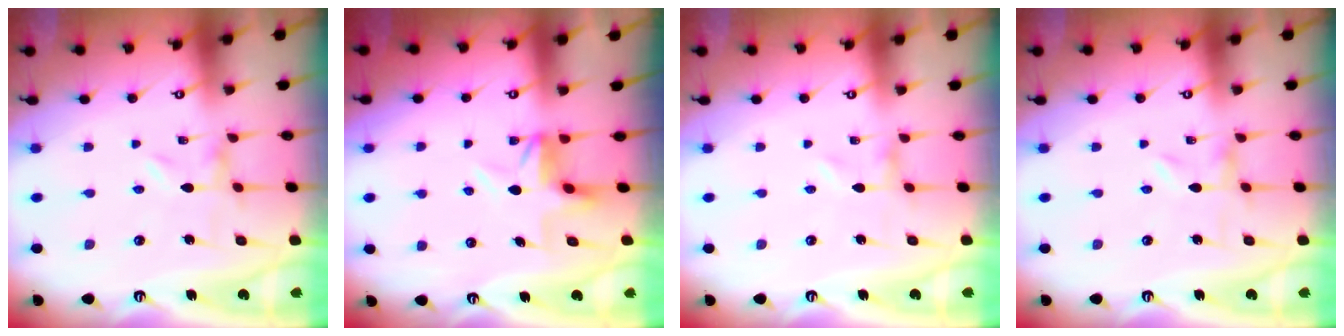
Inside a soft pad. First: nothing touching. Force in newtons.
{"total": 4.1, "press": 4.1, "slide": 0.3}
{"total": 0.0}
{"total": 0.0}